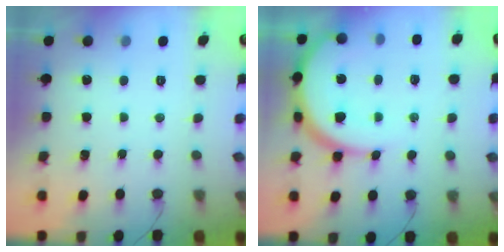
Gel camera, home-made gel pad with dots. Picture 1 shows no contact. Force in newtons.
{"total": 12.1, "press": 12.1, "slide": 1.2}